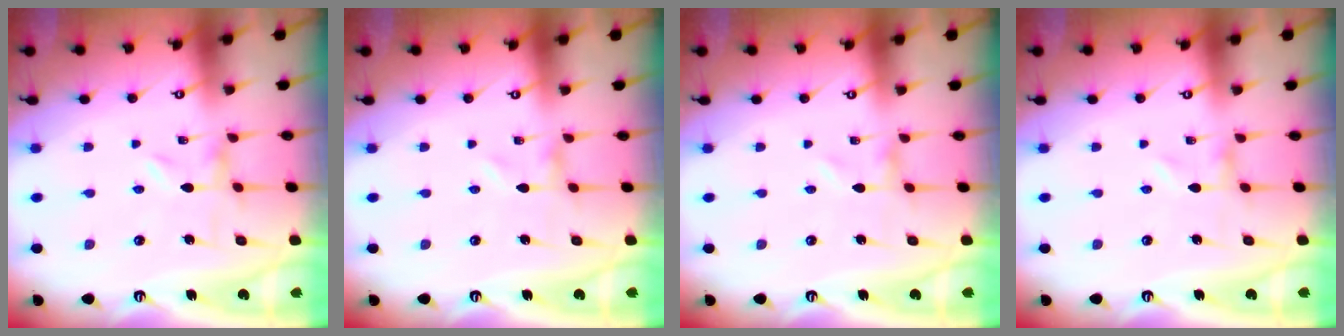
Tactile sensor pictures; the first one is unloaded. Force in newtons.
{"total": 0.0}
{"total": 0.0}
{"total": 0.0}